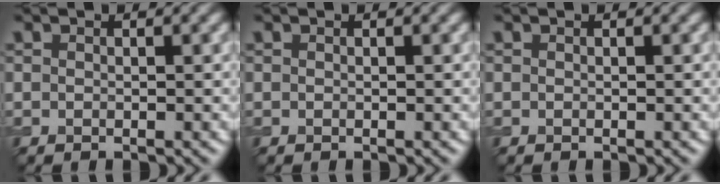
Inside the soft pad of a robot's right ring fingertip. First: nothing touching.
{"total": 0.0}
{"total": 0.0}